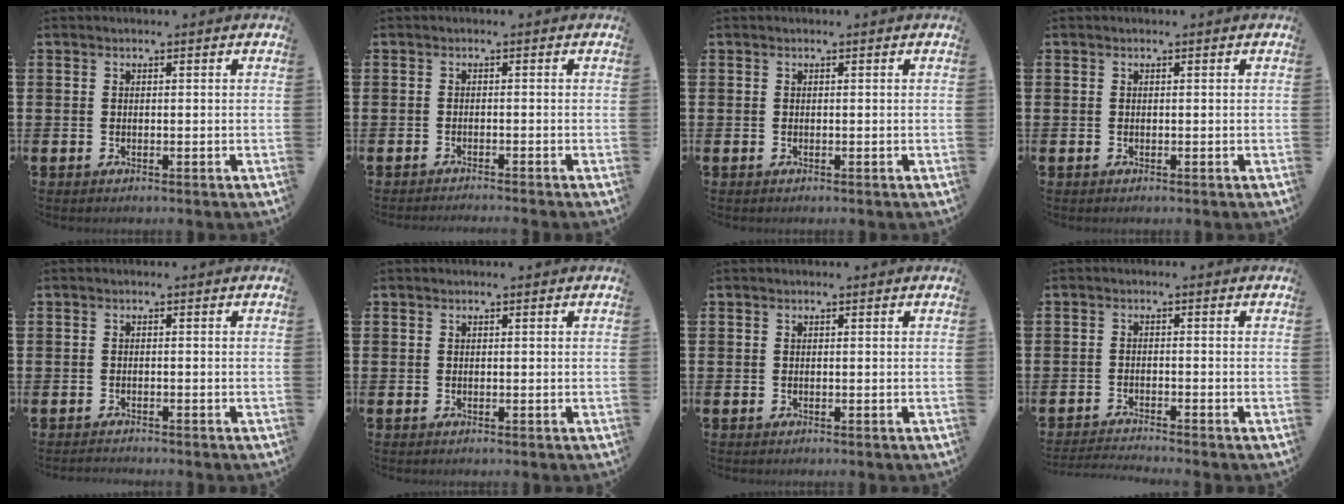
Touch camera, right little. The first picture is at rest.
{"total": 0.8, "force": [-0.7, -0.2, 0.0], "torque": [0.001, -0.001, -0.016]}
{"total": 0.0}
{"total": 0.0}
{"total": 0.7, "force": [-0.7, 0.0, 0.0], "torque": [-0.002, -0.001, -0.014]}
{"total": 0.0}
{"total": 0.0}
{"total": 1.5, "force": [-1.5, -0.2, 0.2], "torque": [-0.005, 0.001, -0.030]}